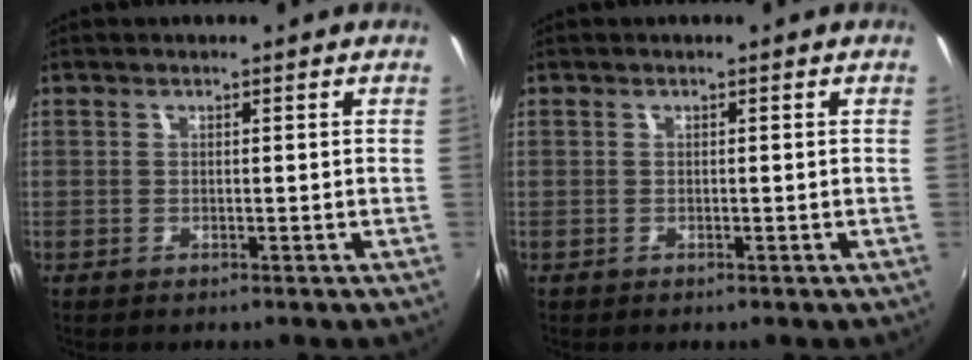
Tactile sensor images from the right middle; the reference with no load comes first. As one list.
[{"total": 0.0}]